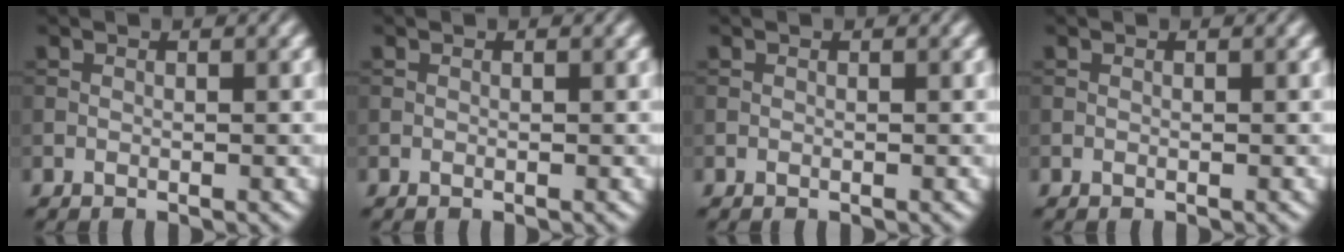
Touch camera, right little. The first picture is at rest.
{"total": 0.0}
{"total": 0.0}
{"total": 0.0}